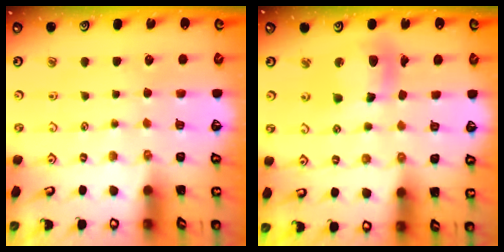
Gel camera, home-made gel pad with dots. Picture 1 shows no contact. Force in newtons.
{"total": 12.3, "press": 12.1, "slide": 2.3}